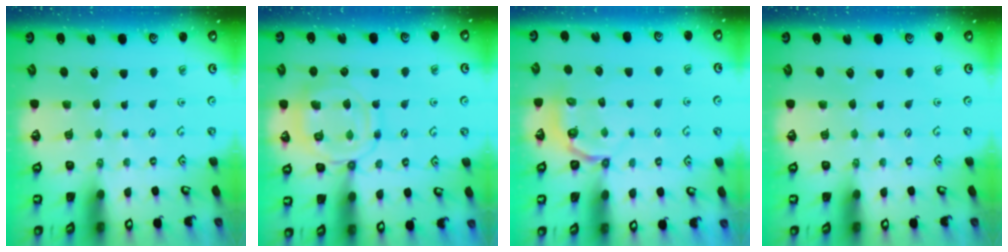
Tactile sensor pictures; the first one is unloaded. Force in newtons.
{"total": 12.7, "press": 12.6, "slide": 1.1}
{"total": 3.6, "press": 2.6, "slide": 2.5}
{"total": 0.0}